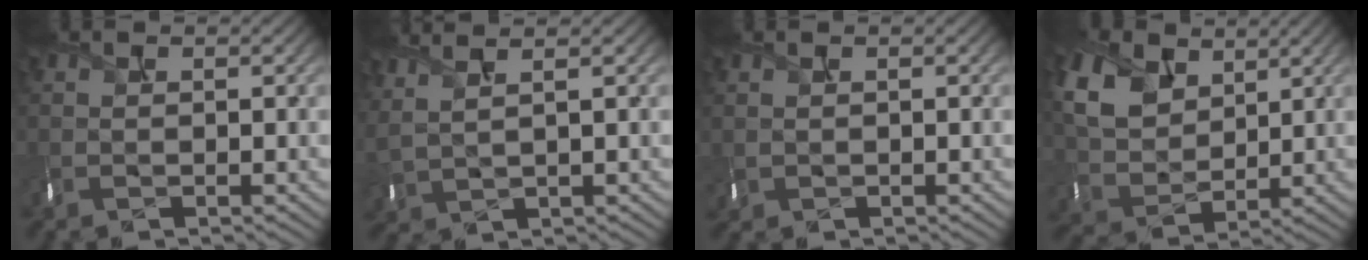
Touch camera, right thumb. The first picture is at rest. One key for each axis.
{"total": 3.9, "fx": 2.6, "fy": 1.2, "fz": 2.7, "tx": -0.068, "ty": 0.006, "tz": 0.058}
{"total": 0.8, "fx": 0.2, "fy": 0.5, "fz": 0.5, "tx": -0.020, "ty": -0.005, "tz": 0.011}
{"total": 8.9, "fx": 4.6, "fy": 6.2, "fz": 4.6, "tx": -0.146, "ty": 0.001, "tz": 0.094}